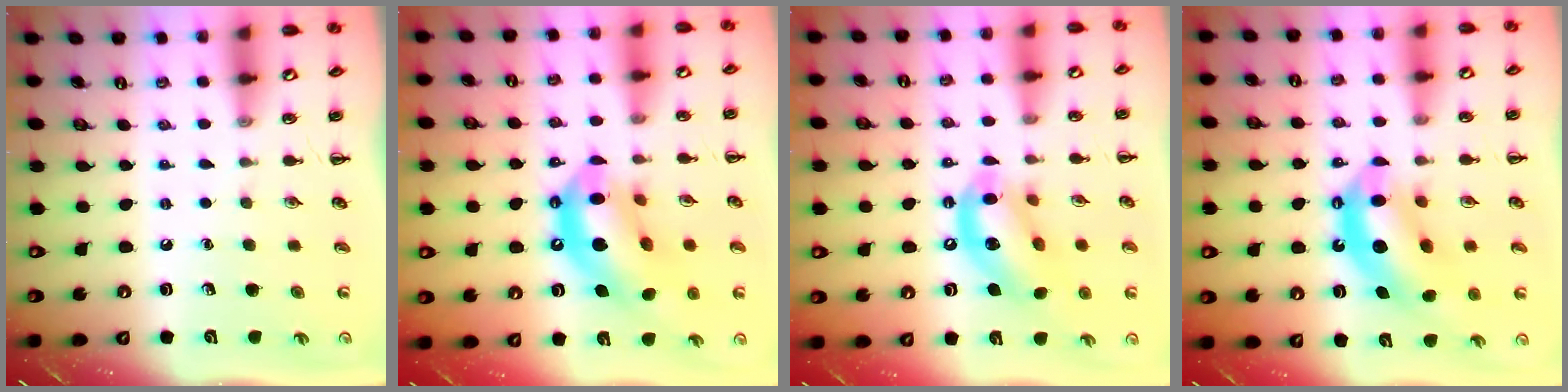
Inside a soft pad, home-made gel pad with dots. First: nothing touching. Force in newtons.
{"total": 16.5, "press": 15.9, "slide": 4.3}
{"total": 12.8, "press": 12.3, "slide": 3.4}
{"total": 12.4, "press": 12.0, "slide": 3.2}